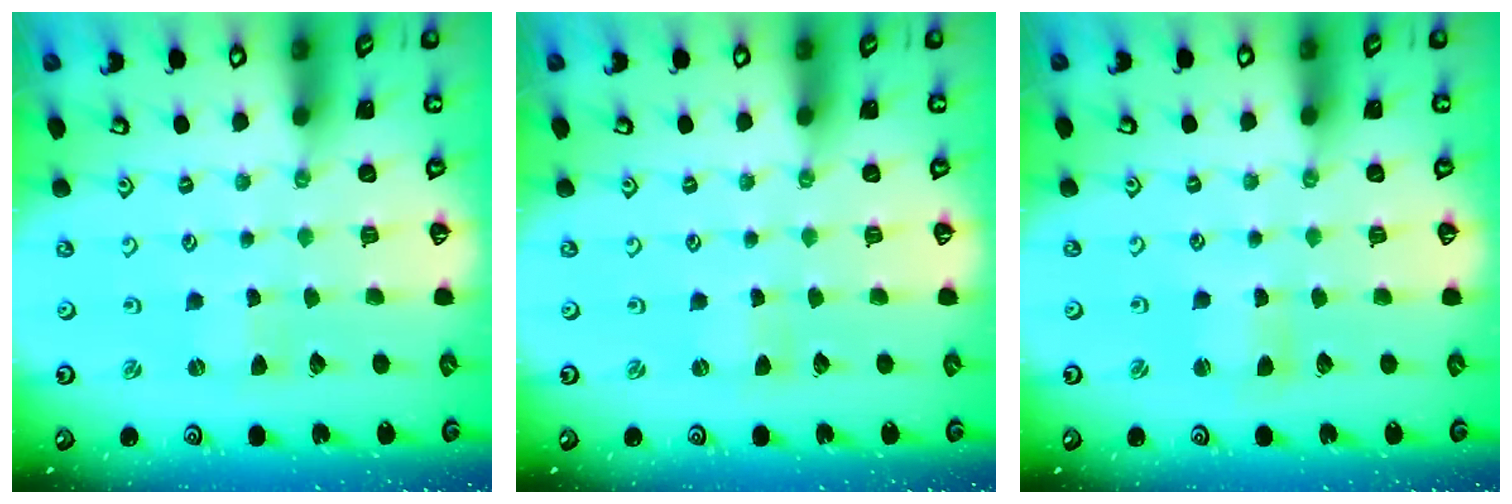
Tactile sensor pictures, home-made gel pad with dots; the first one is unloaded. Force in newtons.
{"total": 0.0}
{"total": 2.2, "press": 2.2, "slide": 0.3}